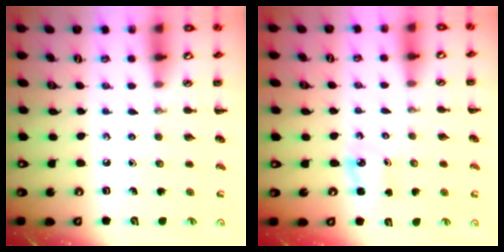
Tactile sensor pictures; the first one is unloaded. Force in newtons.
{"total": 2.6, "press": 2.6, "slide": 0.4}